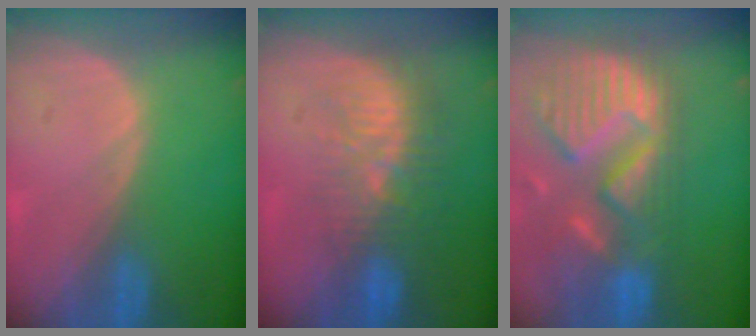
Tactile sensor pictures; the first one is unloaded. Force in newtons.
{"total": 9.4, "press": 8.8, "slide": 3.4}
{"total": 14.0, "press": 11.6, "slide": 7.7}